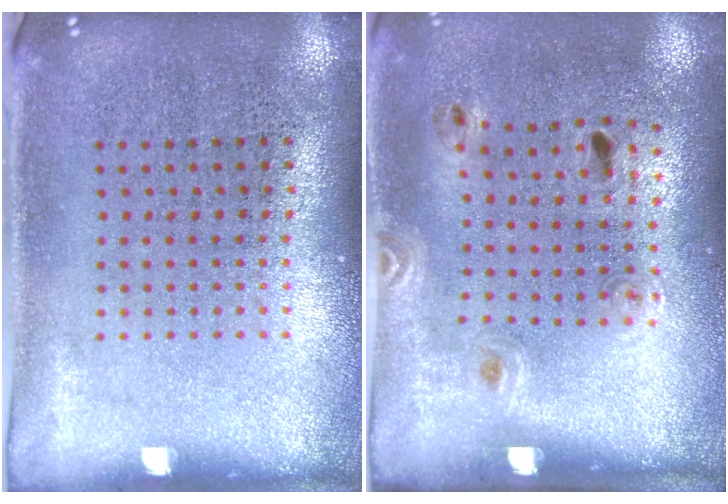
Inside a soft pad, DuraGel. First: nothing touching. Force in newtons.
{"total": 1.5, "press": 0.8, "slide": 1.3}